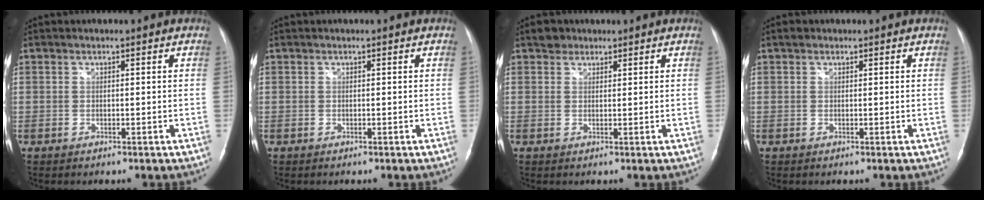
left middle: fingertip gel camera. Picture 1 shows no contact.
{"total": 0.0}
{"total": 2.0, "force": [1.4, 1.3, 0.2], "torque": [0.000, 0.005, 0.022]}
{"total": 0.7, "force": [0.5, 0.4, 0.2], "torque": [-0.004, 0.009, 0.008]}